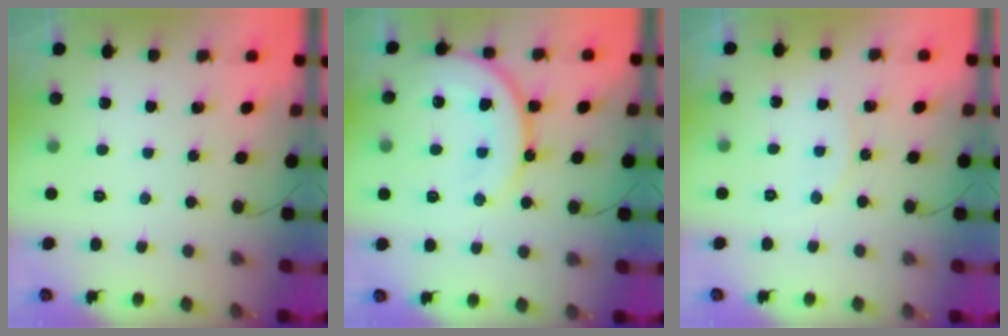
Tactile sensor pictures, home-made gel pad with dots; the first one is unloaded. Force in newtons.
{"total": 16.6, "press": 16.4, "slide": 2.0}
{"total": 4.8, "press": 4.7, "slide": 0.4}